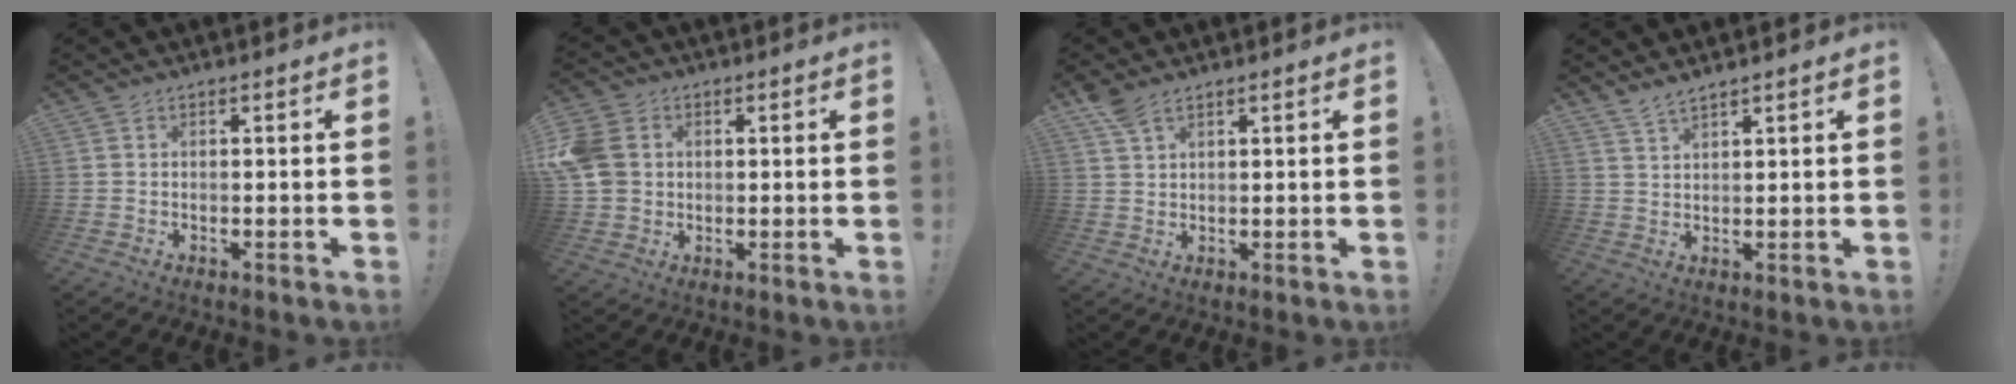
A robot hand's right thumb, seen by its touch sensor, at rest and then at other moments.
{"total": 10.1, "force": [1.5, 8.4, 5.3], "torque": [-0.112, 0.005, 0.035]}
{"total": 4.7, "force": [3.6, 1.8, 2.5], "torque": [-0.047, -0.012, 0.069]}
{"total": 3.2, "force": [2.9, 0.0, 1.3], "torque": [-0.022, -0.022, 0.052]}